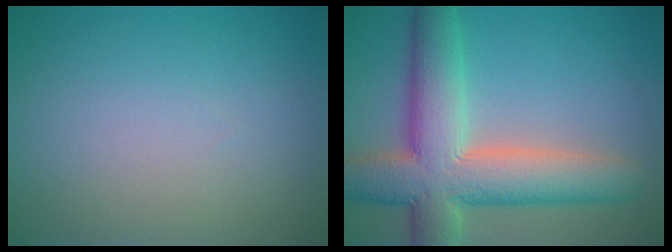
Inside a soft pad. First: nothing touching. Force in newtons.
{"total": 10.4, "press": 10.4, "slide": 1.0}